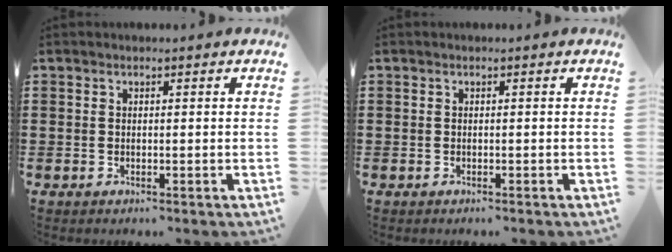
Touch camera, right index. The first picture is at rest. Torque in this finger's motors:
{"motor_torque": [0.06, 0.07, 0.00, 0.00]}